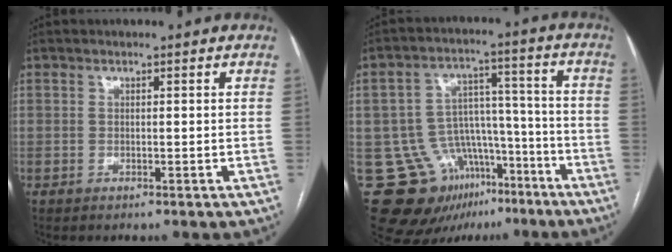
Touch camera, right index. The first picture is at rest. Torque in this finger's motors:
{"motor_torque": [-0.13, -0.09, -0.68, -0.21]}